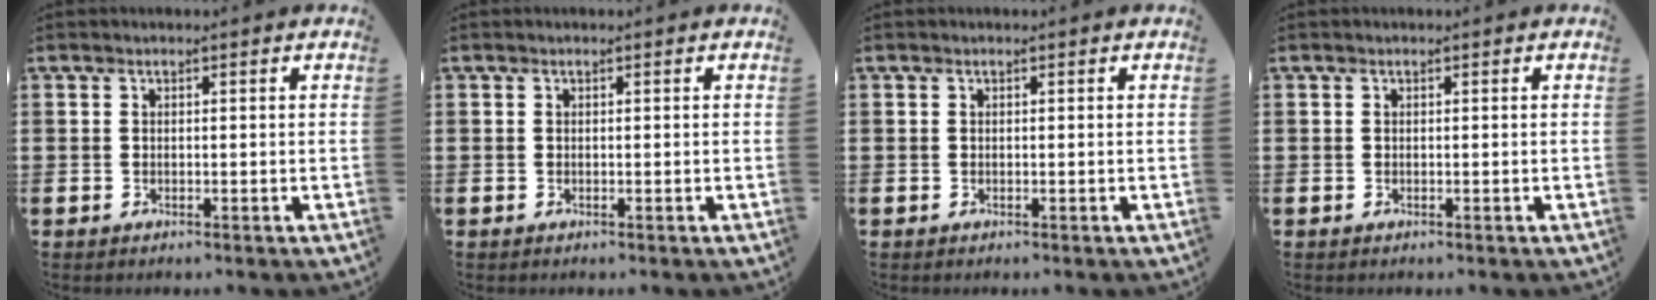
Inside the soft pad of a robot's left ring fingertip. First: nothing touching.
{"total": 0.0}
{"total": 0.0}
{"total": 0.0}